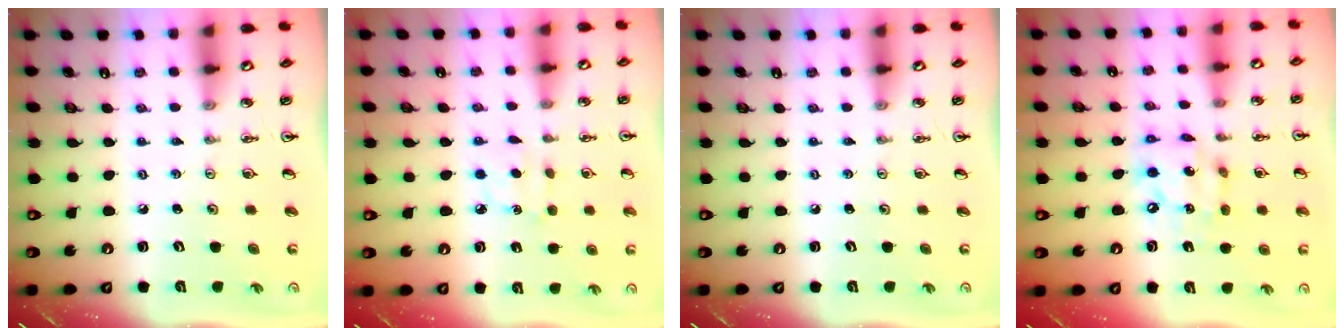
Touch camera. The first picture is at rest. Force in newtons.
{"total": 5.1, "press": 5.1, "slide": 0.3}
{"total": 0.0}
{"total": 10.3, "press": 10.2, "slide": 1.2}